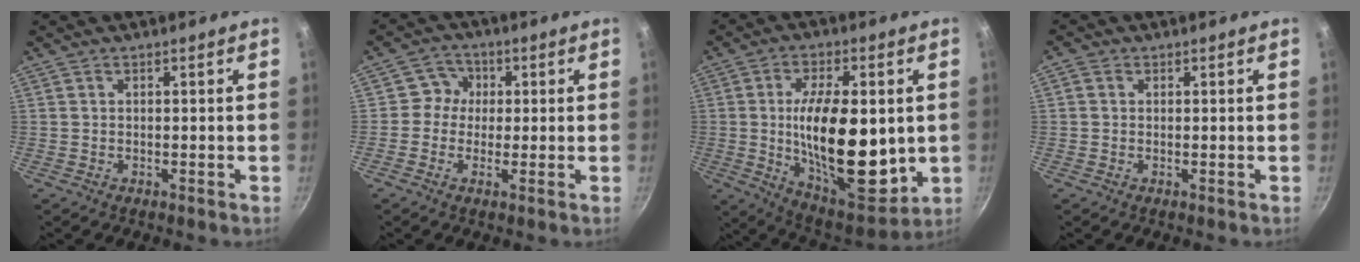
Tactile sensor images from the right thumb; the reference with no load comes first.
{"total": 4.5, "force": [0.6, 4.3, 1.2], "torque": [0.012, 0.003, -0.007]}
{"total": 24.2, "force": [-0.1, 11.9, 21.1], "torque": [-0.320, -0.019, 0.007]}
{"total": 1.3, "force": [0.2, 1.2, 0.5], "torque": [-0.009, 0.005, -0.001]}